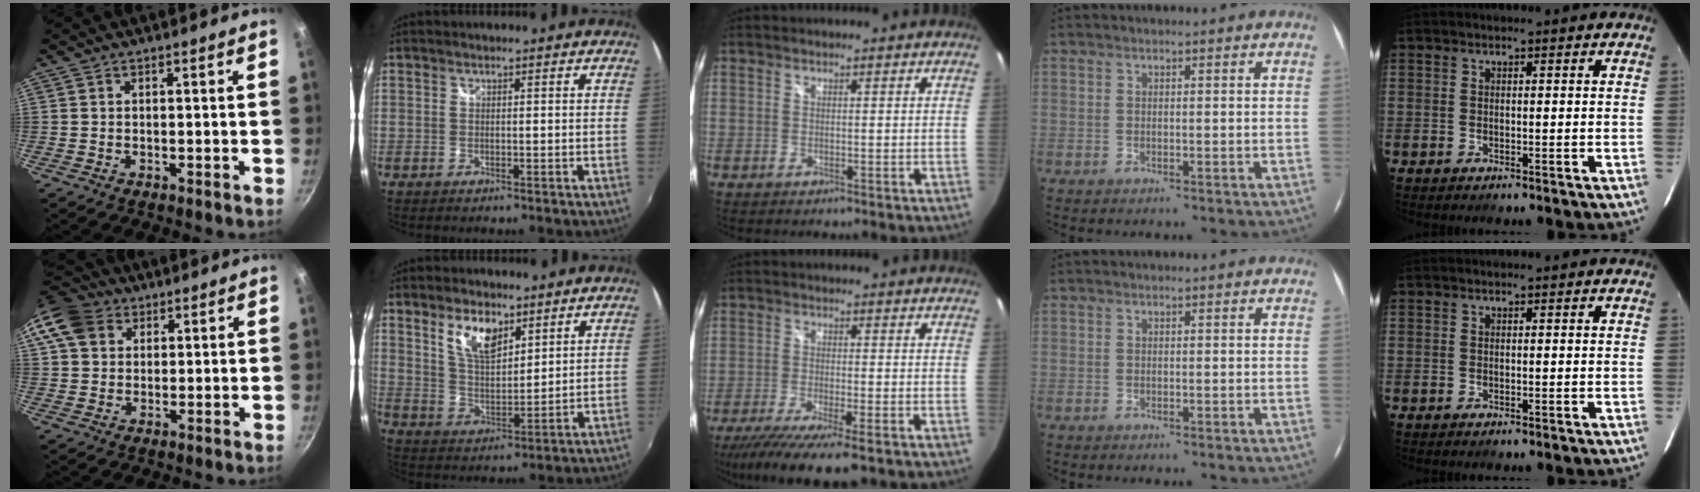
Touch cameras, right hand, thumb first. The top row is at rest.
{"thumb": {"total": 10.3, "force": [3.9, 8.1, 4.9], "torque": [-0.073, 0.011, 0.060]}, "index": {"total": 8.4, "force": [4.9, 3.9, 5.7], "torque": [-0.102, 0.004, 0.095]}, "middle": {"total": 12.6, "force": [-9.5, 1.9, 8.1], "torque": [-0.167, -0.043, -0.155]}}